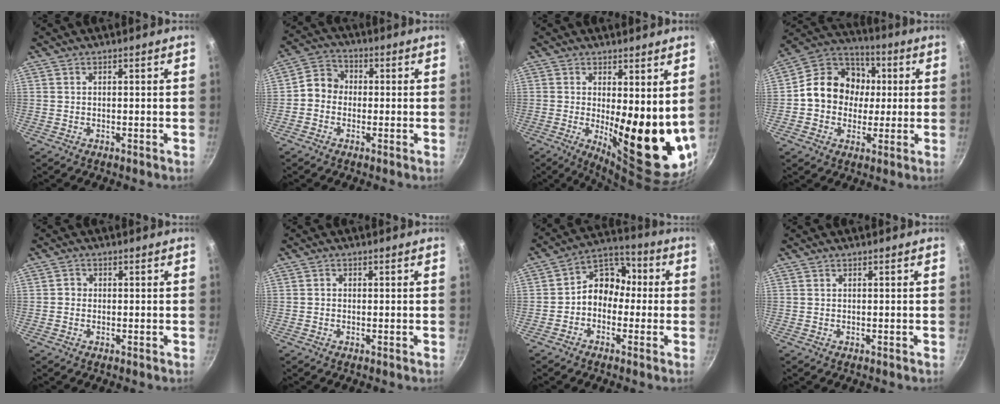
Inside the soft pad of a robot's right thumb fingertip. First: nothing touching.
{"total": 5.8, "force": [-0.7, 5.1, 2.6], "torque": [-0.019, 0.018, -0.032]}
{"total": 15.0, "force": [1.0, 4.8, 14.2], "torque": [-0.160, -0.041, 0.026]}
{"total": 14.8, "force": [0.7, 12.8, 7.5], "torque": [-0.085, 0.024, -0.008]}
{"total": 1.3, "force": [-0.3, 1.2, 0.4], "torque": [-0.002, 0.005, -0.009]}
{"total": 0.7, "force": [-0.2, 0.7, 0.3], "torque": [-0.005, 0.003, -0.003]}
{"total": 9.3, "force": [-1.0, 7.5, 5.4], "torque": [-0.038, 0.042, -0.041]}
{"total": 0.0}